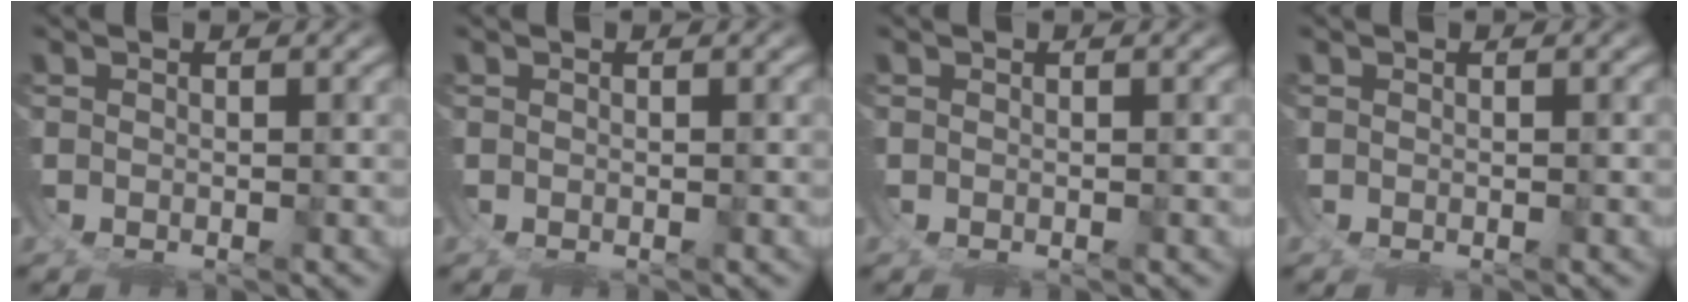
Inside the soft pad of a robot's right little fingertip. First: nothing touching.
{"total": 0.0}
{"total": 0.0}
{"total": 0.0}